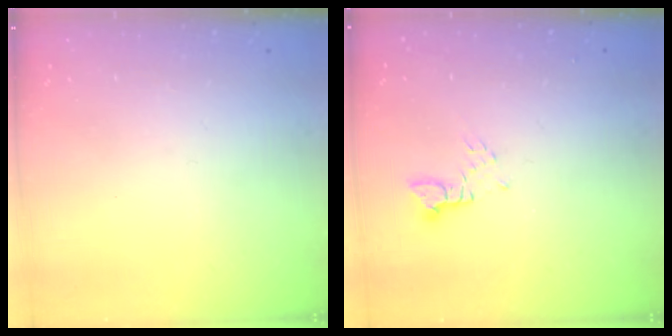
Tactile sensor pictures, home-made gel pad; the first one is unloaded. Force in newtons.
{"total": 2.4, "press": 2.4, "slide": 0.1}